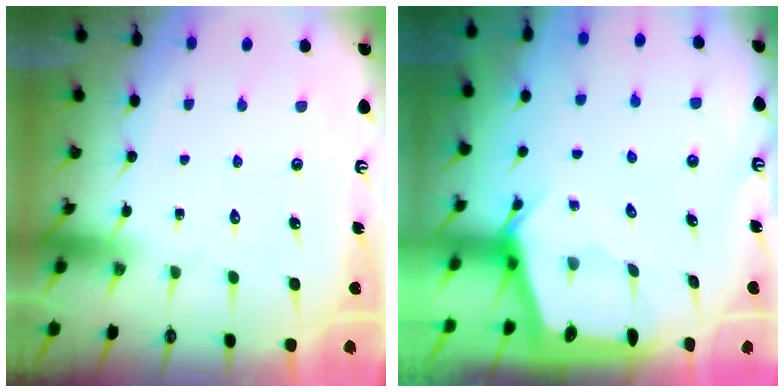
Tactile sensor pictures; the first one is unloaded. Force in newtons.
{"total": 2.3, "press": 2.3, "slide": 0.2}